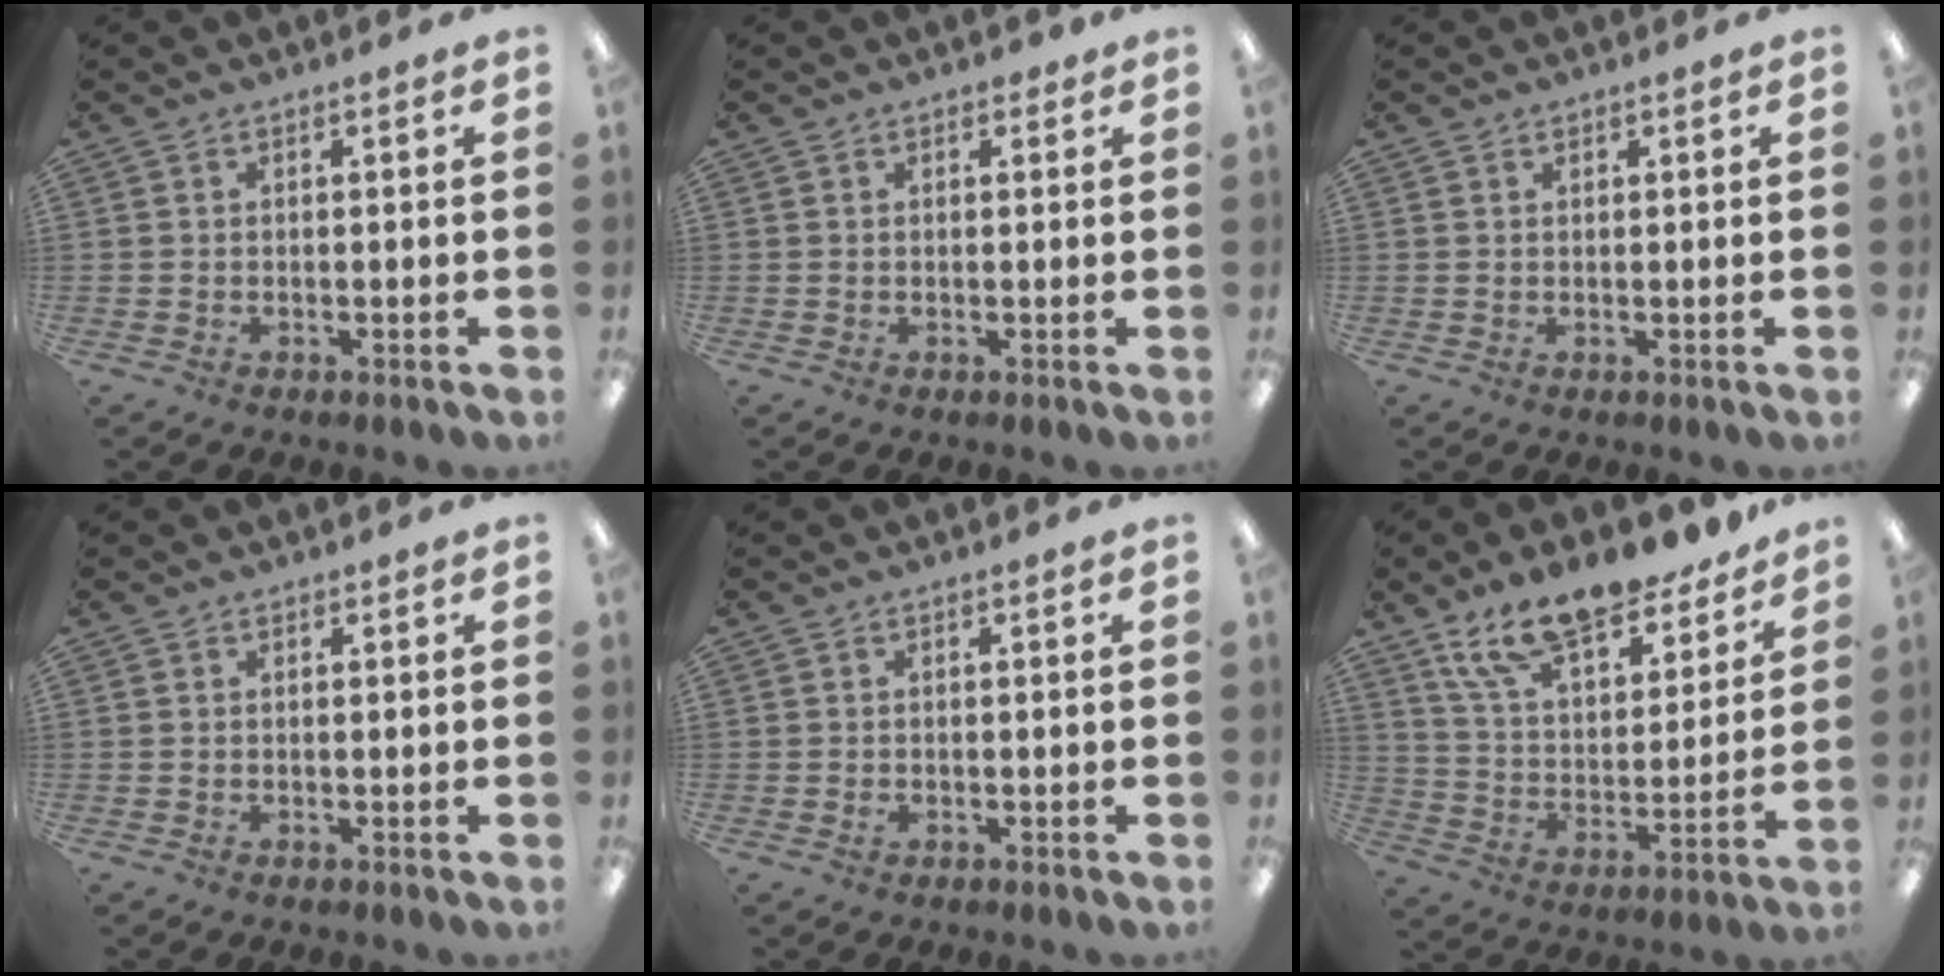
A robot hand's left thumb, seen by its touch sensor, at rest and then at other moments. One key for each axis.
{"total": 1.2, "fx": 0.8, "fy": 0.8, "fz": 0.3, "tx": -0.008, "ty": 0.003, "tz": 0.014}
{"total": 0.8, "fx": 0.7, "fy": 0.4, "fz": 0.0, "tx": 0.000, "ty": 0.001, "tz": 0.014}
{"total": 0.6, "fx": 0.5, "fy": 0.3, "fz": 0.1, "tx": -0.002, "ty": 0.002, "tz": 0.009}
{"total": 0.6, "fx": 0.0, "fy": 0.4, "fz": 0.3, "tx": -0.005, "ty": 0.002, "tz": -0.002}
{"total": 17.7, "fx": 14.3, "fy": 6.5, "fz": 8.2, "tx": -0.145, "ty": -0.088, "tz": 0.252}